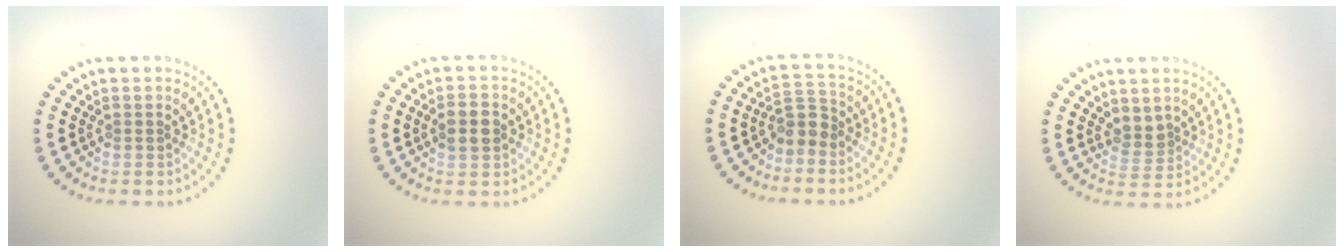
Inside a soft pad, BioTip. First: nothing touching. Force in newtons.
{"total": 2.9, "press": 2.9, "slide": 0.0}
{"total": 2.3, "press": 1.9, "slide": 1.3}
{"total": 1.9, "press": 1.4, "slide": 1.2}